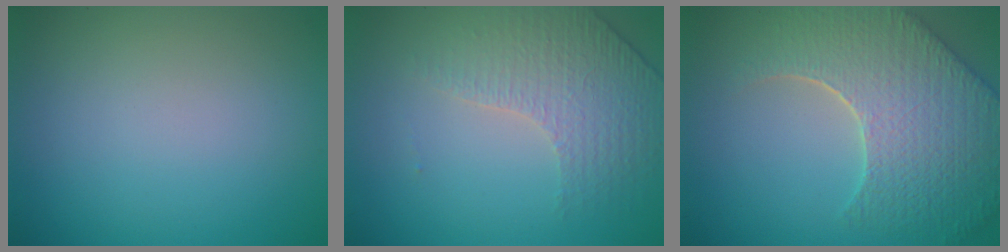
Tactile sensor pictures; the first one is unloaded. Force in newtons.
{"total": 4.4, "press": 3.1, "slide": 3.2}
{"total": 9.0, "press": 6.3, "slide": 6.4}